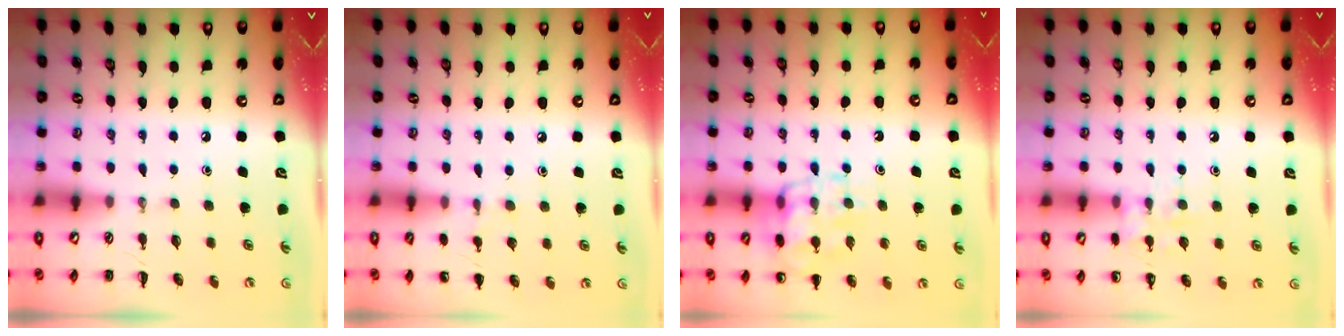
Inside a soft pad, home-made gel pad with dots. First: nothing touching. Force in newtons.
{"total": 5.6, "press": 5.4, "slide": 1.7}
{"total": 14.3, "press": 14.1, "slide": 2.0}
{"total": 7.6, "press": 7.5, "slide": 1.0}